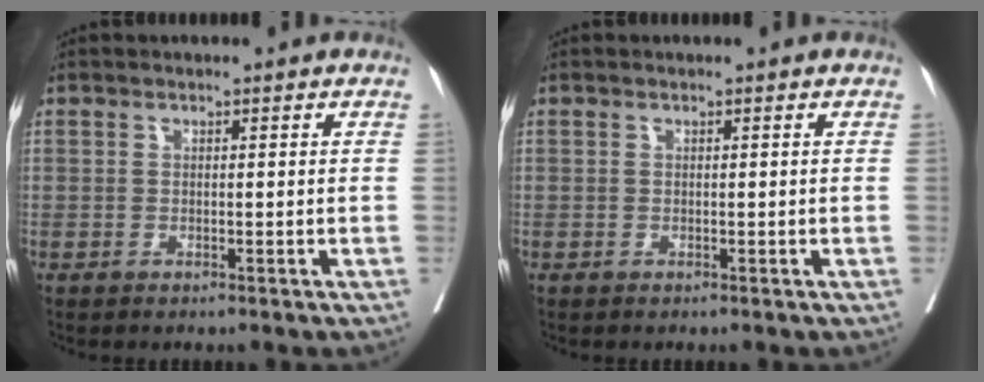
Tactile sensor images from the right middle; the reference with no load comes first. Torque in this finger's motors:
{"motor_torque": [0.00, 0.00, 0.00, -0.03]}